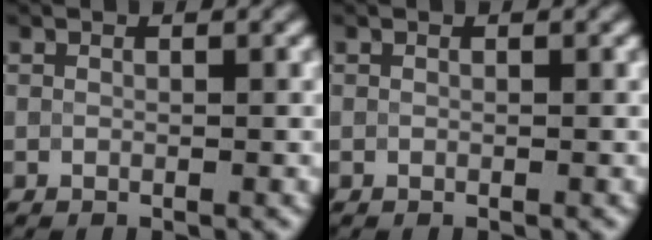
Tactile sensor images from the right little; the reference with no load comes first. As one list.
[{"total": 0.0}]